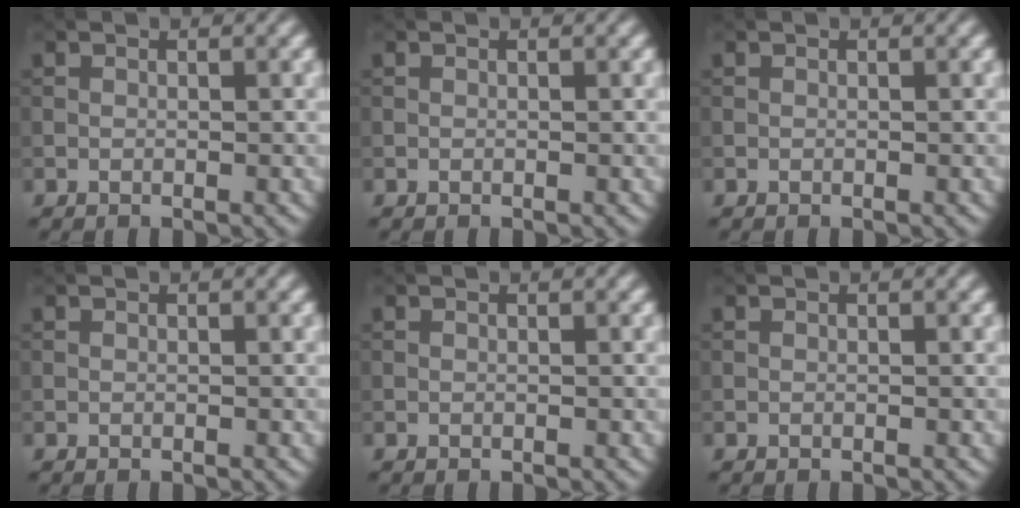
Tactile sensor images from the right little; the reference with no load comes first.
{"total": 0.0}
{"total": 0.0}
{"total": 0.0}
{"total": 0.0}
{"total": 0.0}